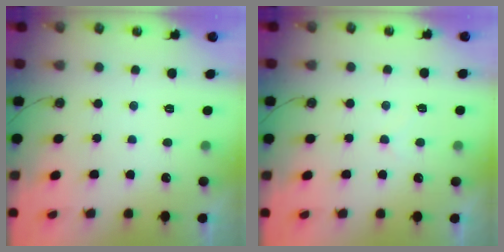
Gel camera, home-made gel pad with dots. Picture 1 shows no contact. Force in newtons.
{"total": 5.2, "press": 5.1, "slide": 0.7}